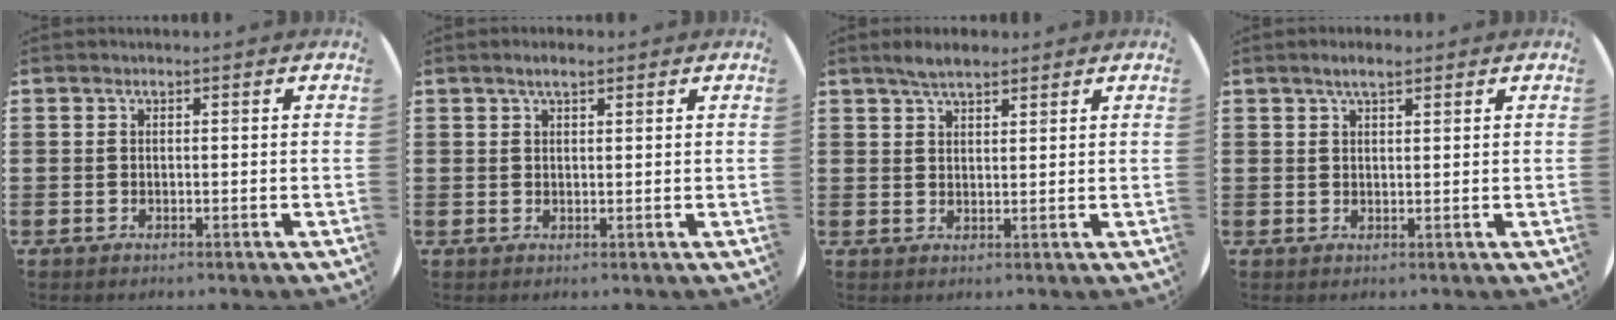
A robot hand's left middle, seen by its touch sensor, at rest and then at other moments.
{"total": 2.1, "force": [1.5, 0.6, 1.3], "torque": [-0.019, 0.004, 0.024]}
{"total": 3.2, "force": [2.8, 0.8, 1.5], "torque": [-0.033, 0.005, 0.050]}
{"total": 2.6, "force": [2.0, 0.8, 1.6], "torque": [-0.032, 0.007, 0.034]}